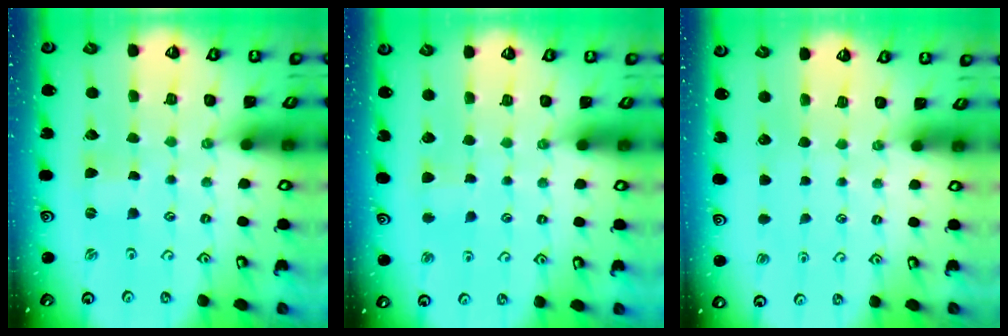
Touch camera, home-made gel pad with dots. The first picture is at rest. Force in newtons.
{"total": 2.8, "press": 2.7, "slide": 0.4}
{"total": 0.0}